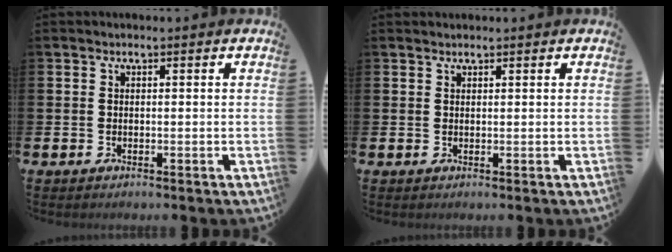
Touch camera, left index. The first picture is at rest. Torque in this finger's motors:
{"motor_torque": [0.92, -1.21, 0.03, -0.01]}